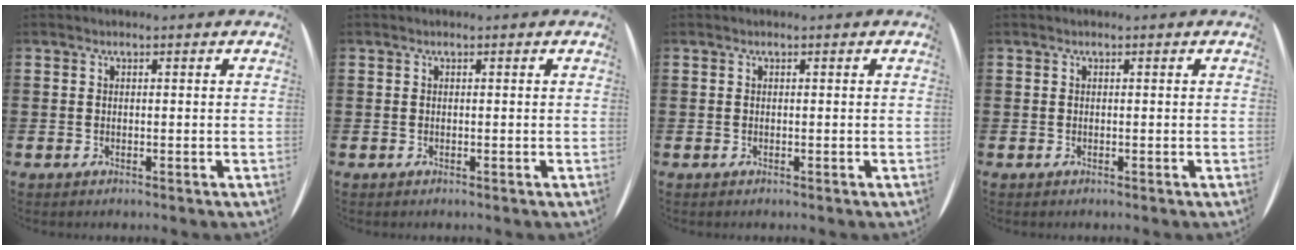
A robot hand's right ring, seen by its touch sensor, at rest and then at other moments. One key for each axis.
{"total": 0.0}
{"total": 0.0}
{"total": 0.0}